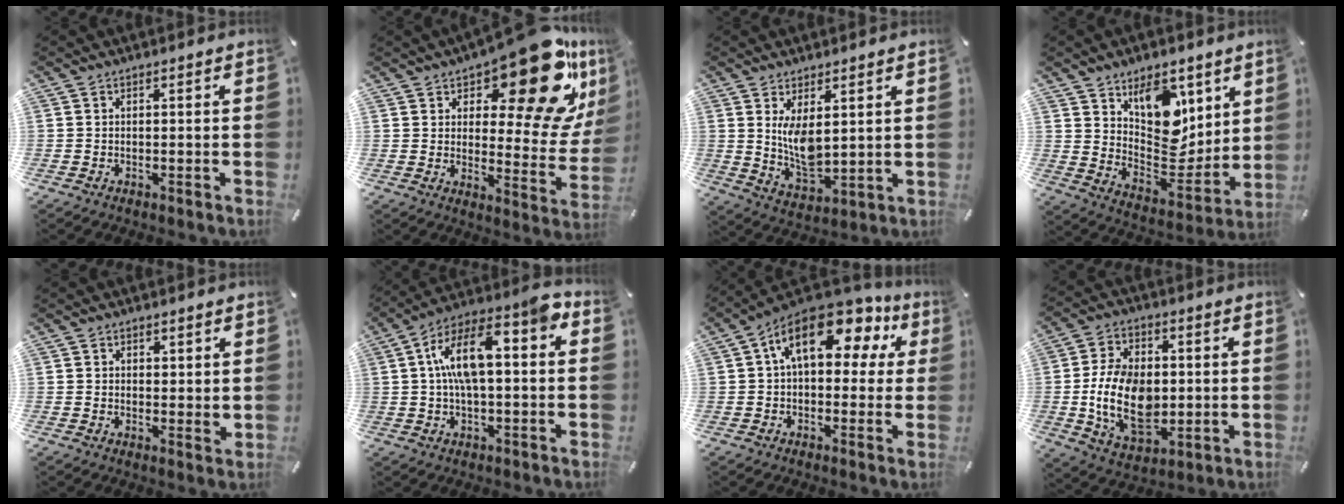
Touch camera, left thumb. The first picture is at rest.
{"total": 21.2, "force": [14.2, 8.0, 13.5], "torque": [-0.174, -0.111, 0.233]}
{"total": 8.4, "force": [3.0, 4.3, 6.5], "torque": [-0.123, -0.026, 0.051]}
{"total": 13.5, "force": [8.5, 8.6, 6.1], "torque": [-0.070, -0.085, 0.156]}
{"total": 2.0, "force": [1.4, 1.5, 0.4], "torque": [0.009, -0.004, 0.022]}
{"total": 13.0, "force": [2.4, 5.5, 11.5], "torque": [-0.205, -0.010, 0.044]}
{"total": 16.2, "force": [7.2, 8.7, 11.7], "torque": [-0.197, -0.031, 0.122]}
{"total": 17.3, "force": [-1.0, 11.6, 12.8], "torque": [-0.251, -0.001, -0.014]}